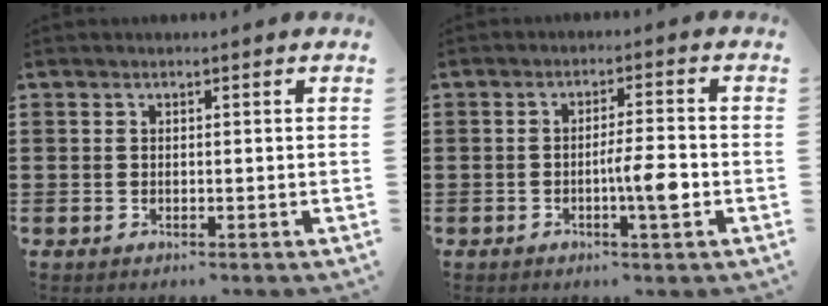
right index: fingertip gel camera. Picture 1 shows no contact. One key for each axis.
{"total": 5.2, "fx": -1.5, "fy": 0.5, "fz": 4.9, "tx": -0.089, "ty": -0.004, "tz": -0.031}